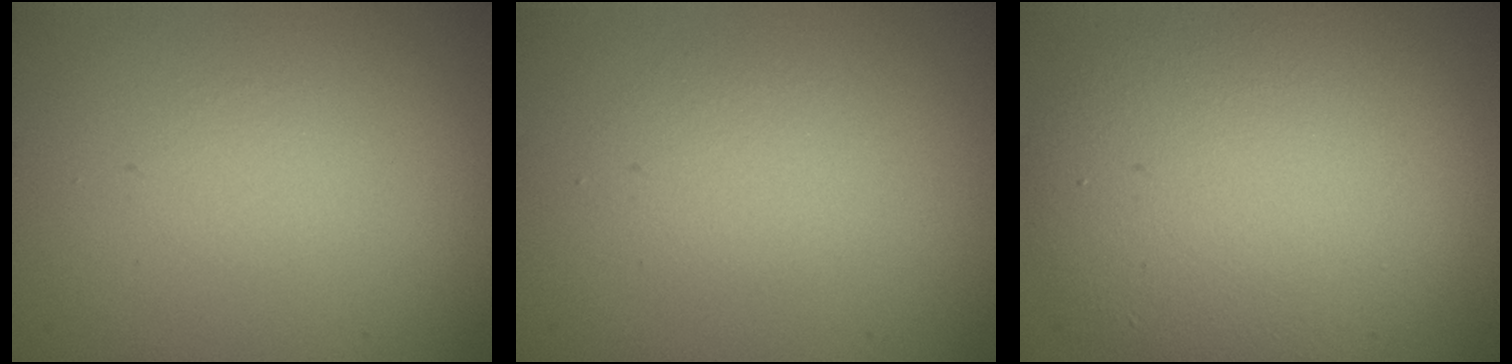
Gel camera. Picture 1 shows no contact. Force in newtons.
{"total": 1.6, "press": 1.6, "slide": 0.2}
{"total": 10.4, "press": 10.3, "slide": 0.7}